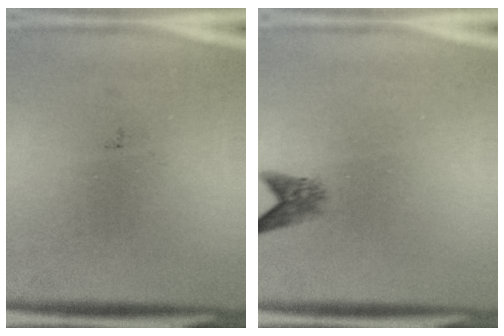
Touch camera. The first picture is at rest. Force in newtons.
{"total": 2.0}